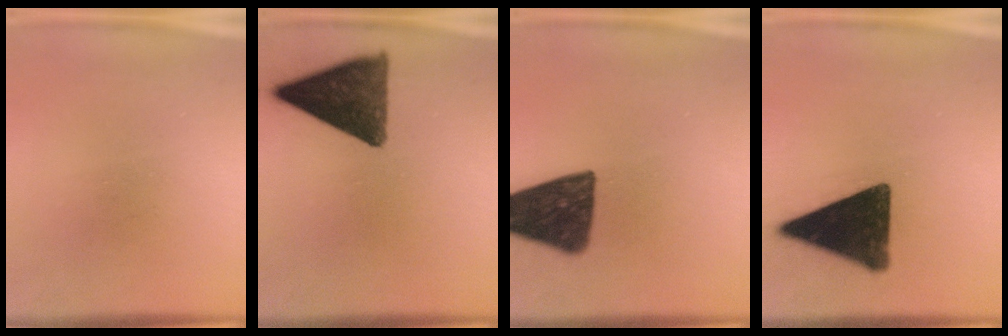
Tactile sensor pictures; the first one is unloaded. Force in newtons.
{"total": 12.5}
{"total": 13.9}
{"total": 15.7}